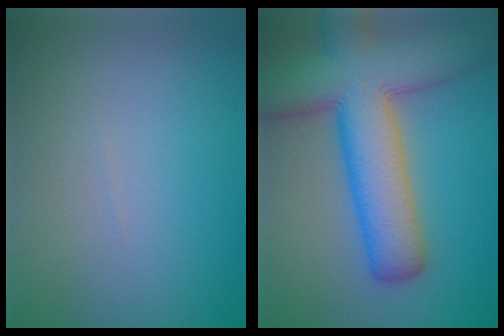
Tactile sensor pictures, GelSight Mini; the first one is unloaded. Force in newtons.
{"total": 11.5, "press": 11.5, "slide": 0.5}